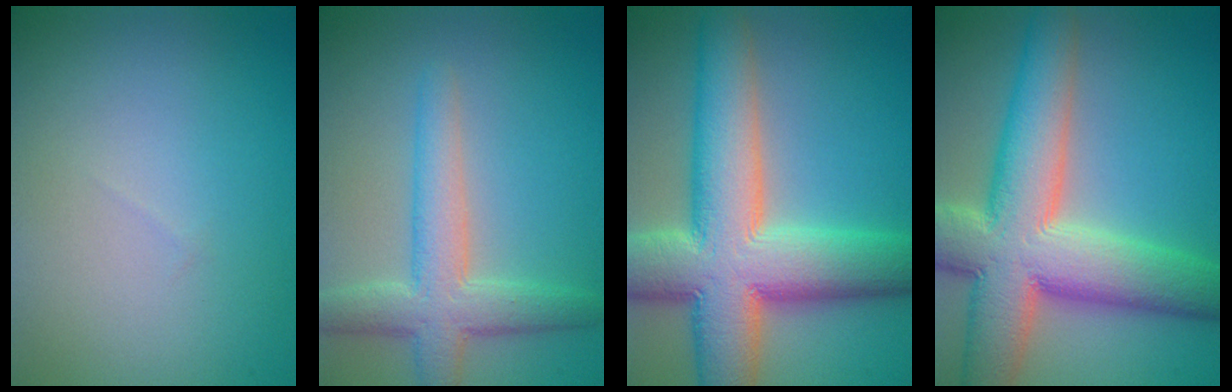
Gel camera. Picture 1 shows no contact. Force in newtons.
{"total": 4.9, "press": 4.9, "slide": 0.2}
{"total": 13.4, "press": 13.3, "slide": 0.9}
{"total": 12.5, "press": 12.5, "slide": 0.8}